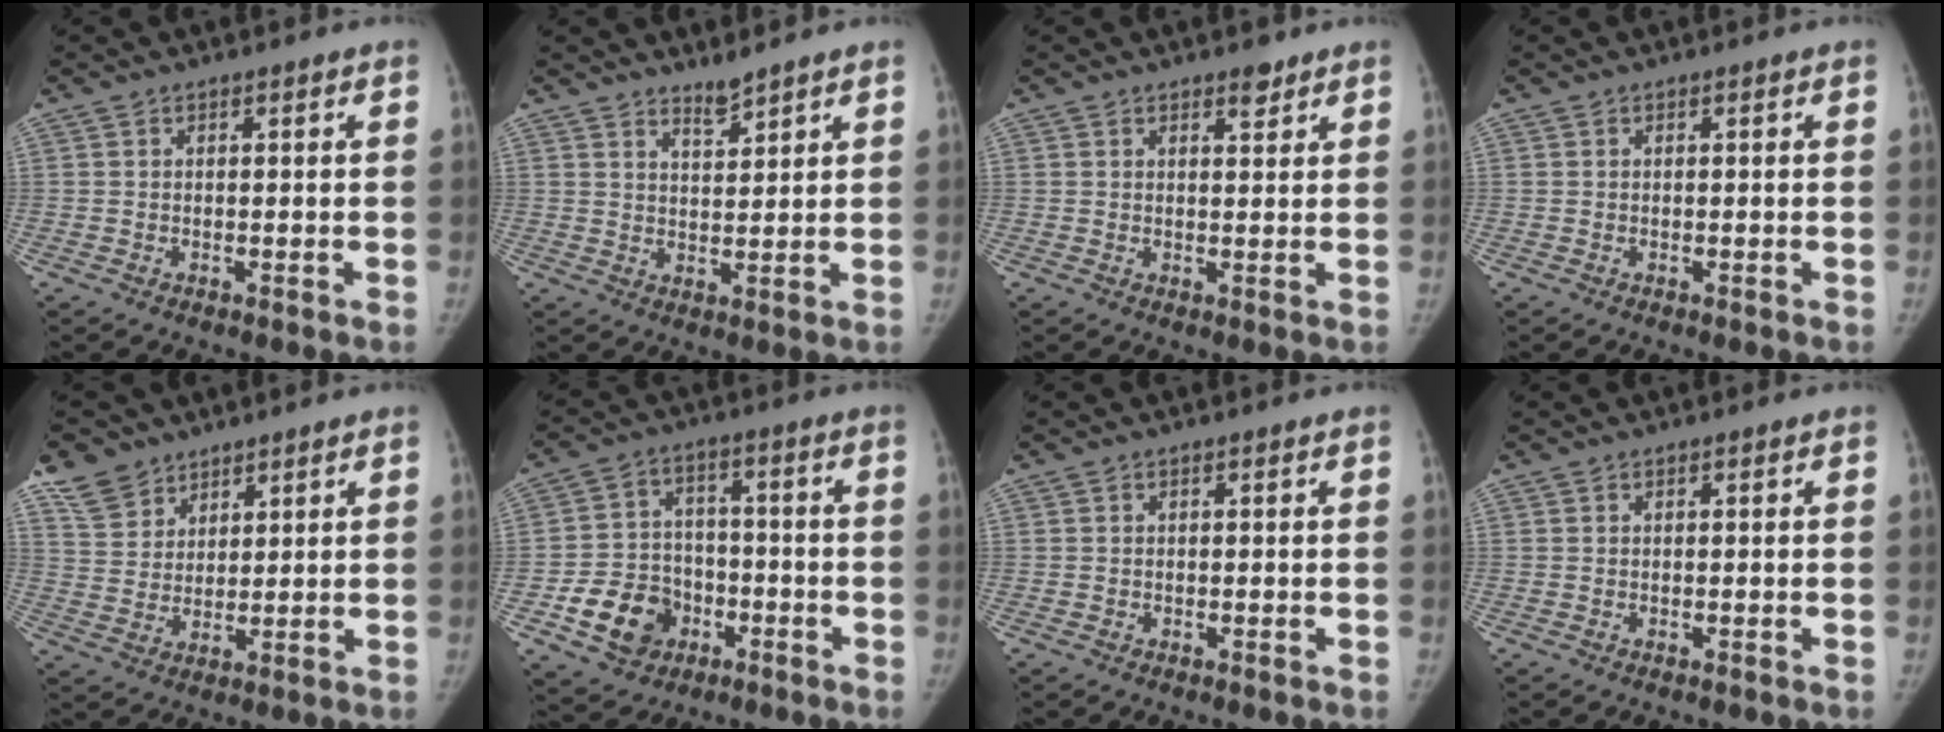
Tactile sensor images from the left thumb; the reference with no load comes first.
{"total": 3.0, "force": [2.8, 0.2, 1.0], "torque": [-0.013, -0.030, 0.053]}
{"total": 2.4, "force": [1.8, 1.0, 1.2], "torque": [-0.008, -0.011, 0.026]}
{"total": 0.0}
{"total": 7.1, "force": [5.4, 4.4, 1.5], "torque": [-0.010, -0.028, 0.115]}
{"total": 11.9, "force": [-4.8, 9.7, 5.0], "torque": [-0.053, 0.027, -0.074]}
{"total": 0.0}
{"total": 0.0}